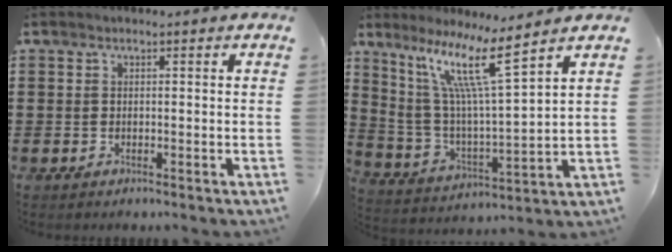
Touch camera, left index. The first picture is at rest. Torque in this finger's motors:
{"motor_torque": [0.66, 0.66, 0.82, 0.21]}